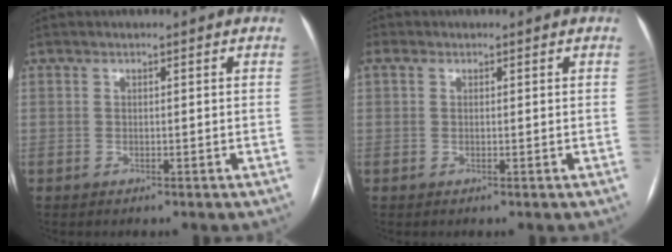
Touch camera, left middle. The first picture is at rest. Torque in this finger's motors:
{"motor_torque": [0.66, -0.05, 1.05, 0.21]}